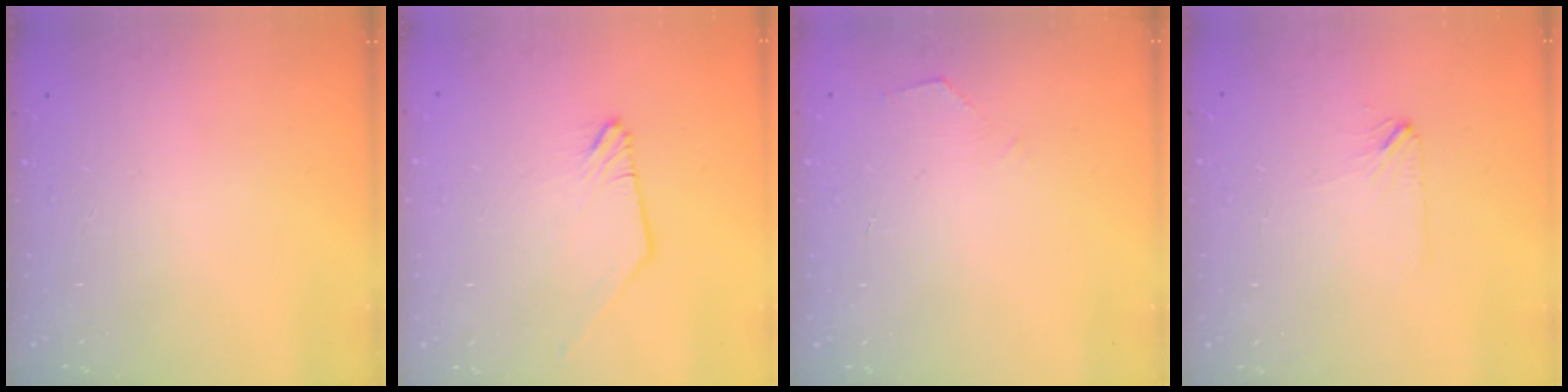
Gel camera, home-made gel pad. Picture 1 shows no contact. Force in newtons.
{"total": 0.0}
{"total": 2.2, "press": 2.2, "slide": 0.3}
{"total": 1.8, "press": 1.7, "slide": 0.4}